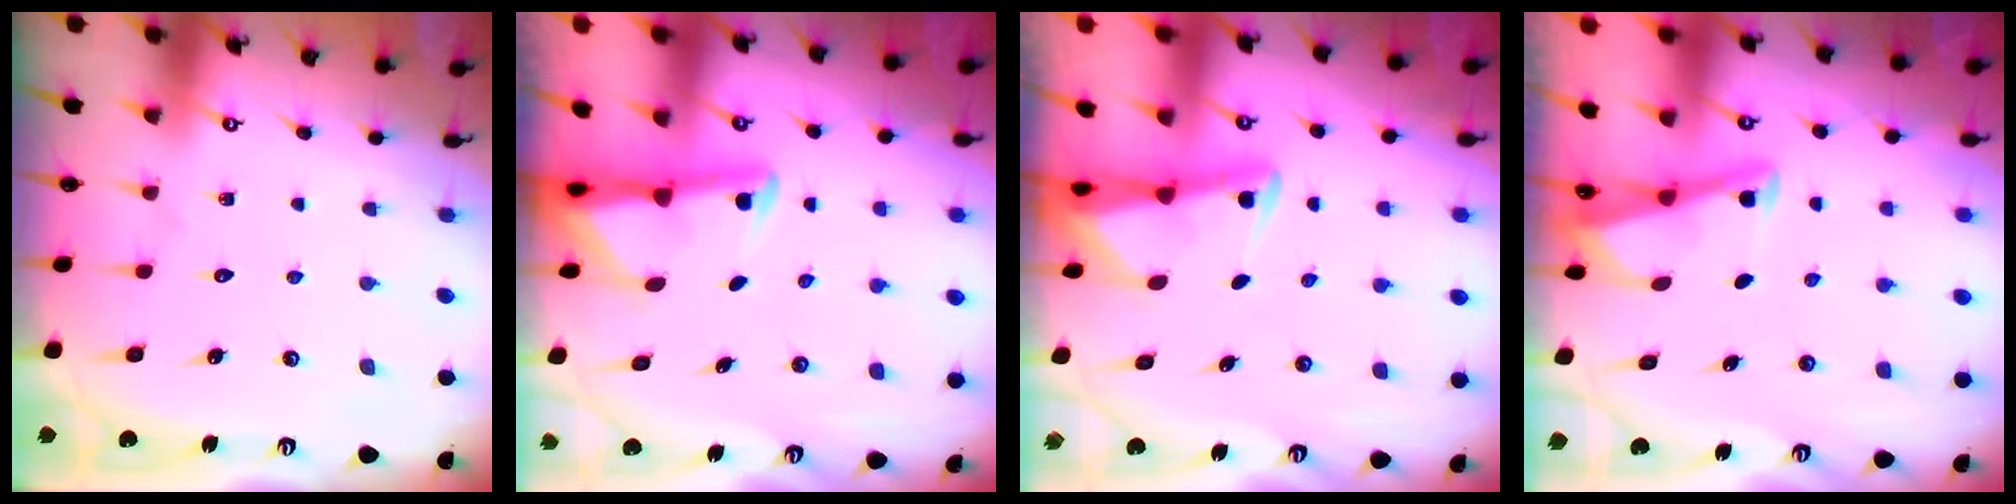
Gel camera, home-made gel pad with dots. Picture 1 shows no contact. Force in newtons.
{"total": 2.9, "press": 2.9, "slide": 0.7}
{"total": 2.5, "press": 2.5, "slide": 0.2}
{"total": 2.9, "press": 2.9, "slide": 0.3}